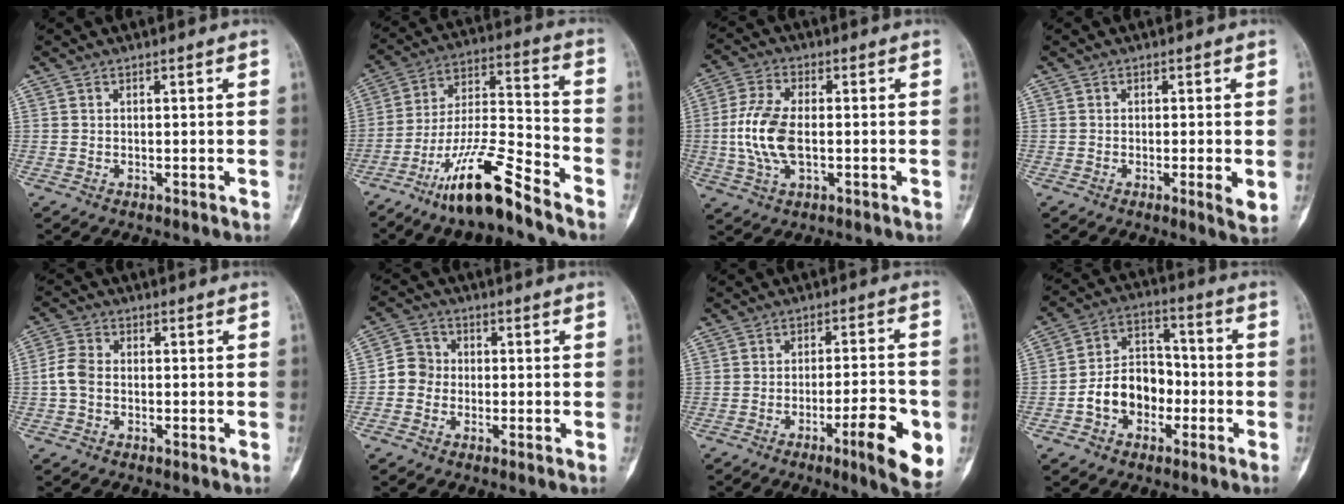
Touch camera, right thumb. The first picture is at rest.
{"total": 16.0, "force": [-11.5, 2.7, 10.8], "torque": [-0.204, 0.076, -0.209]}
{"total": 10.5, "force": [-0.8, 5.5, 8.9], "torque": [-0.197, 0.008, -0.017]}
{"total": 3.2, "force": [-0.5, 0.5, 3.2], "torque": [-0.053, -0.010, -0.011]}
{"total": 4.3, "force": [-0.7, 3.1, 2.9], "torque": [-0.062, 0.011, -0.022]}
{"total": 5.0, "force": [-0.9, 4.6, 1.7], "torque": [-0.009, 0.013, -0.030]}
{"total": 11.8, "force": [-4.3, 2.2, 10.7], "torque": [-0.142, 0.010, -0.059]}
{"total": 11.5, "force": [-3.3, 8.6, 6.9], "torque": [-0.089, 0.050, -0.064]}